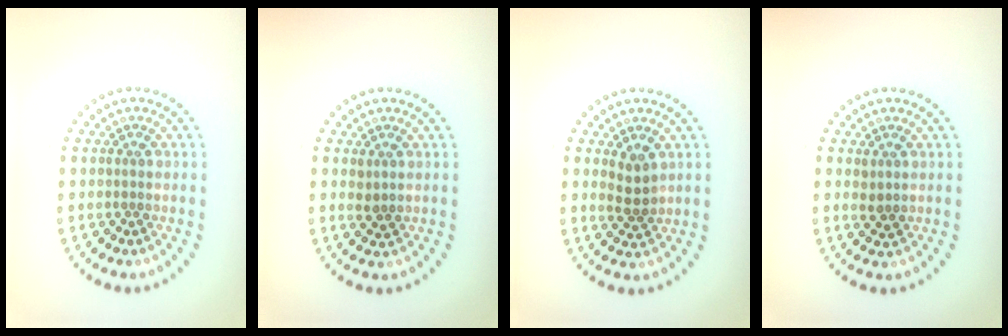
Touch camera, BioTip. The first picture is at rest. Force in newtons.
{"total": 1.1, "press": 1.0, "slide": 0.3}
{"total": 2.1, "press": 1.9, "slide": 0.7}
{"total": 1.1, "press": 1.0, "slide": 0.3}